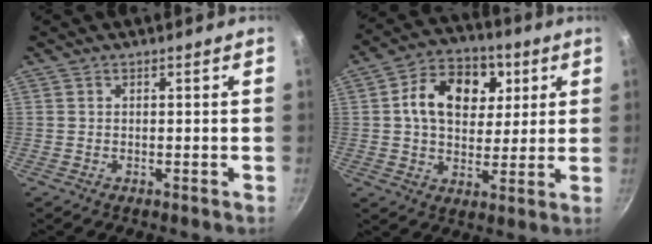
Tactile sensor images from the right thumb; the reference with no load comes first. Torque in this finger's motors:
{"motor_torque": [0.12, 0.22, 0.57, -0.55, 0.28]}